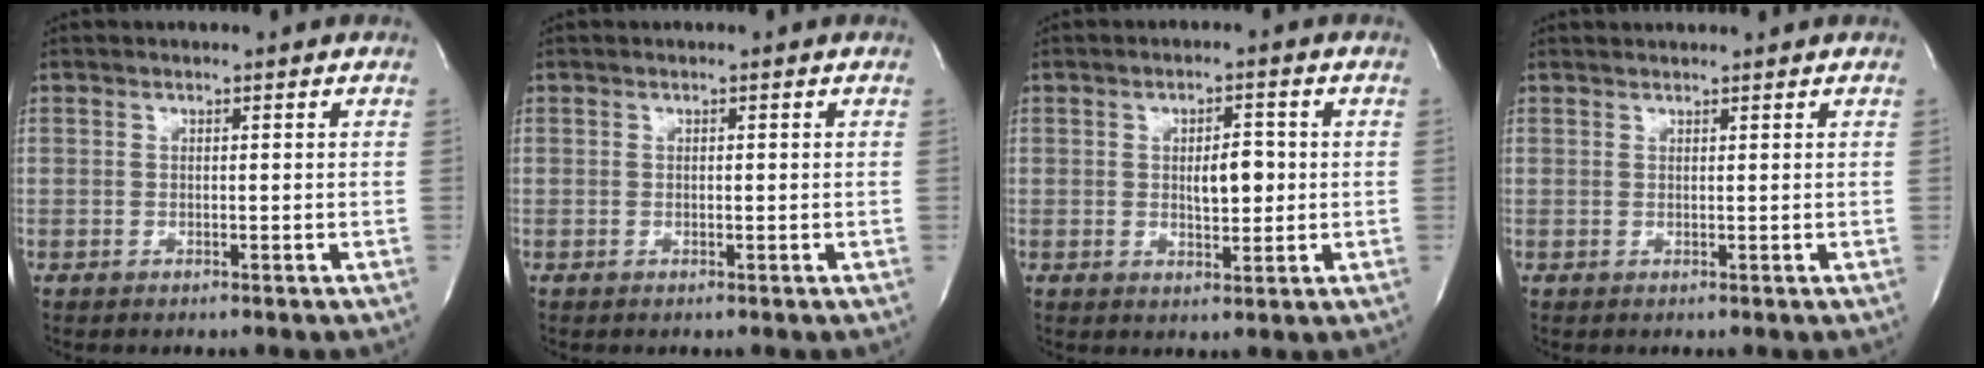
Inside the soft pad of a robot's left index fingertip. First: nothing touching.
{"total": 0.0}
{"total": 4.5, "force": [0.2, 1.8, 4.1], "torque": [-0.064, 0.002, 0.006]}
{"total": 2.3, "force": [2.2, 0.0, 0.8], "torque": [-0.015, 0.024, 0.030]}